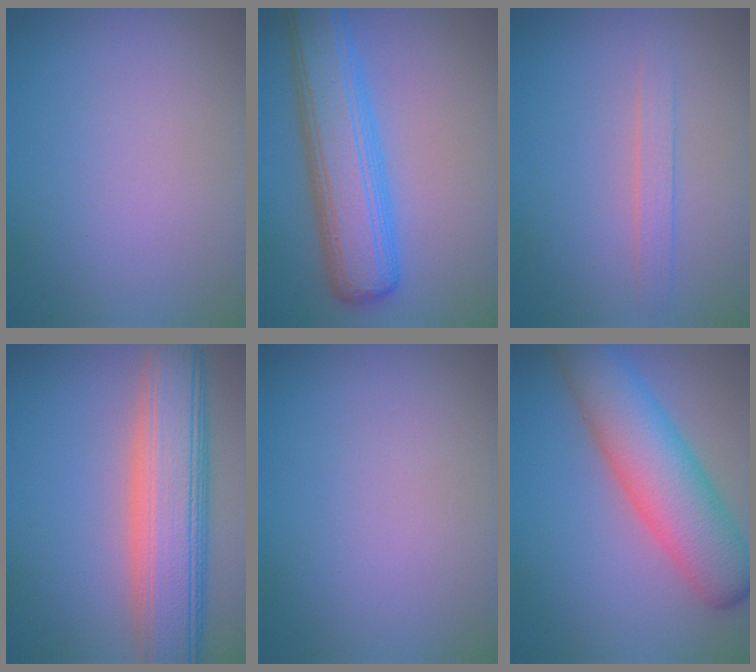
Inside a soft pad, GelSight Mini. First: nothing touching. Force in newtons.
{"total": 7.8, "press": 7.8, "slide": 0.2}
{"total": 1.5, "press": 1.5, "slide": 0.1}
{"total": 8.6, "press": 8.6, "slide": 0.4}
{"total": 0.0}
{"total": 8.2, "press": 8.2, "slide": 0.2}